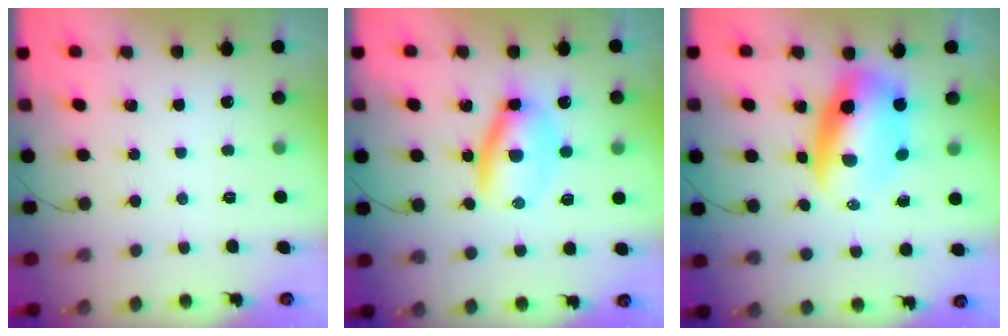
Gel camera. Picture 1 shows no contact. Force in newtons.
{"total": 7.3, "press": 7.2, "slide": 1.2}
{"total": 10.5, "press": 10.2, "slide": 2.5}